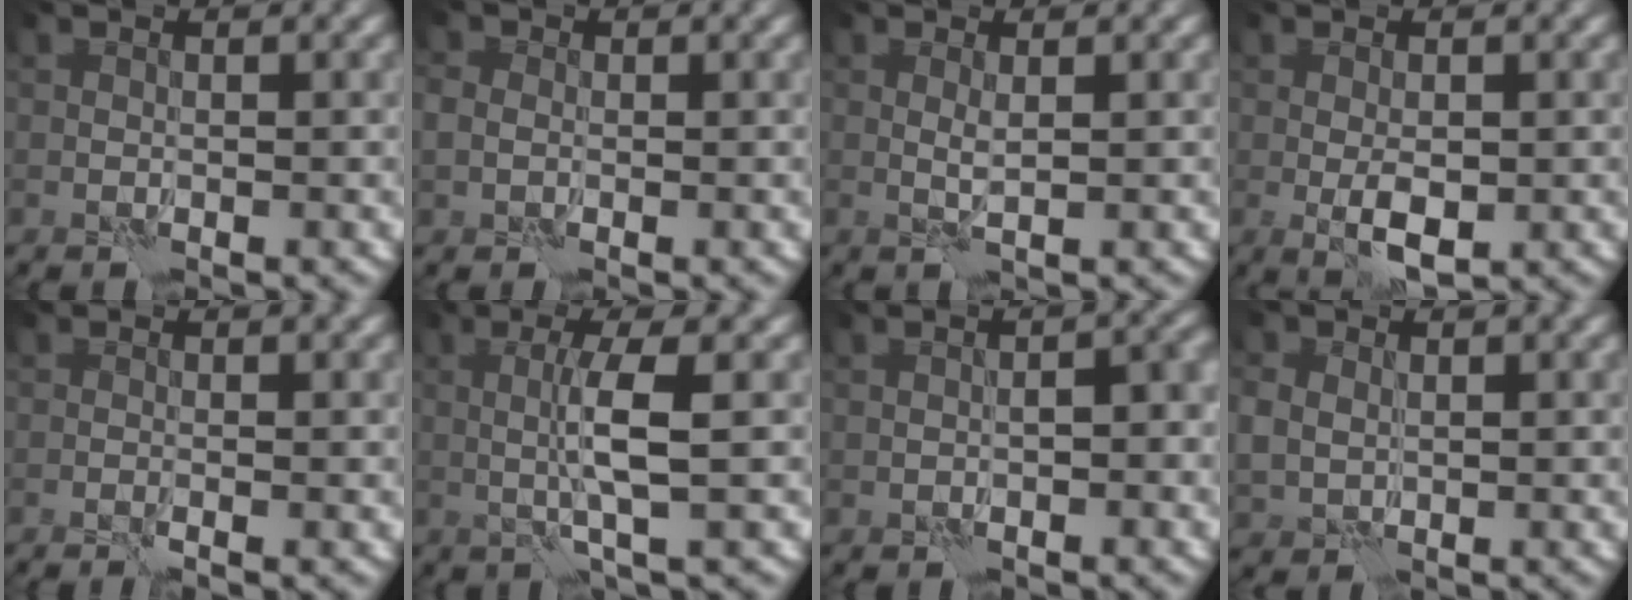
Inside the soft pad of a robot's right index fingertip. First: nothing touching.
{"total": 1.8, "force": [0.0, 1.6, 0.9], "torque": [-0.010, 0.002, -0.007]}
{"total": 1.0, "force": [0.6, -0.1, 0.8], "torque": [-0.019, -0.002, 0.012]}
{"total": 3.0, "force": [-0.4, 1.3, 2.7], "torque": [-0.046, -0.005, -0.001]}
{"total": 1.1, "force": [-0.5, -0.2, 0.9], "torque": [-0.025, 0.001, -0.011]}
{"total": 3.5, "force": [0.6, 0.0, 3.4], "torque": [-0.067, 0.000, 0.011]}
{"total": 2.1, "force": [-0.8, 0.8, 1.8], "torque": [-0.024, 0.008, -0.010]}
{"total": 2.9, "force": [0.7, 2.5, 1.4], "torque": [-0.034, 0.007, 0.014]}